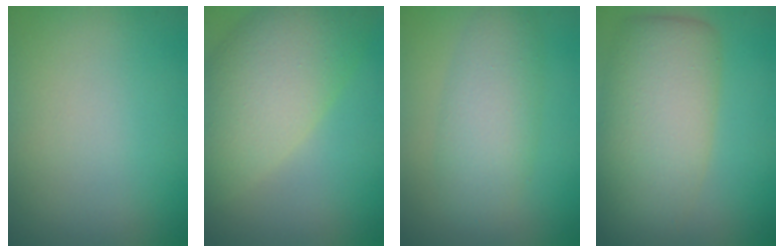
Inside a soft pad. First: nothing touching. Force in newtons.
{"total": 9.9, "press": 9.9, "slide": 0.7}
{"total": 4.5, "press": 4.5, "slide": 0.1}
{"total": 8.2, "press": 8.2, "slide": 0.3}